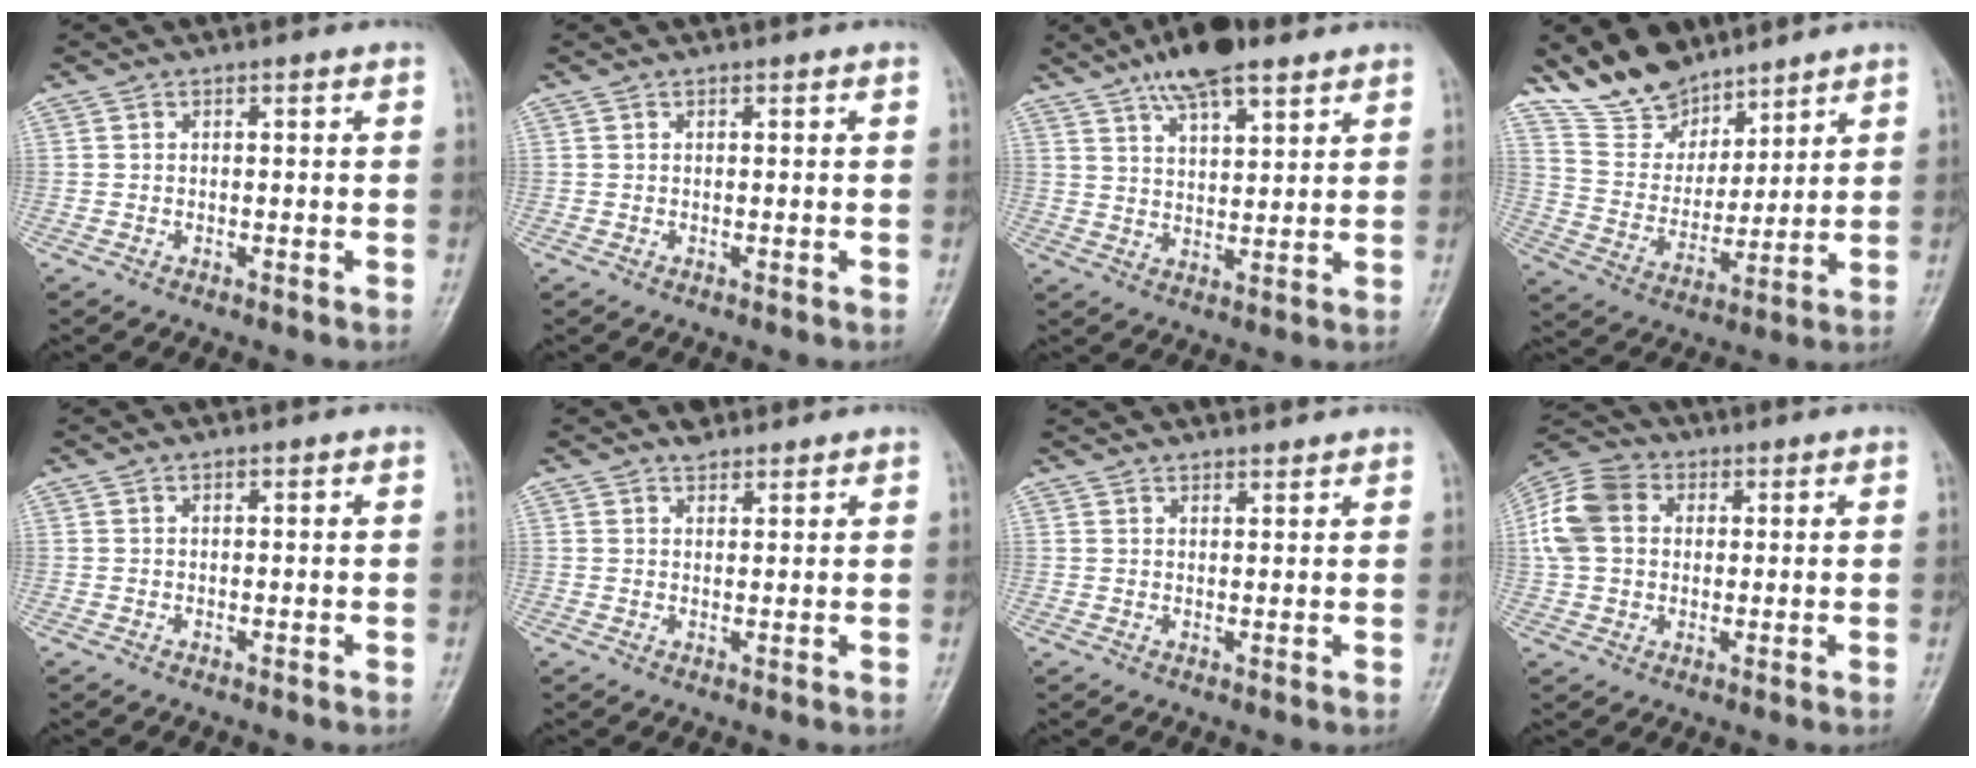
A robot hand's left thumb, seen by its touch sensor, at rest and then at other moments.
{"total": 0.0}
{"total": 10.7, "force": [7.3, 3.7, 6.9], "torque": [-0.100, -0.026, 0.126]}
{"total": 12.8, "force": [10.5, 6.3, 3.6], "torque": [-0.035, -0.060, 0.207]}
{"total": 0.0}
{"total": 2.2, "force": [1.8, 1.2, 0.4], "torque": [0.004, -0.012, 0.026]}
{"total": 3.9, "force": [3.6, 0.9, 1.1], "torque": [0.002, 0.009, 0.057]}
{"total": 11.1, "force": [2.2, 8.5, 6.8], "torque": [-0.131, 0.020, 0.034]}